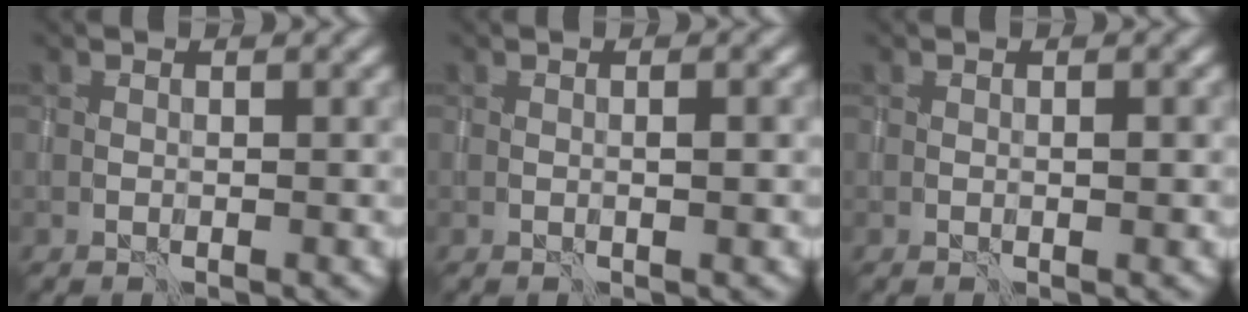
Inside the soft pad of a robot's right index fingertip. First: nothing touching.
{"total": 1.1, "force": [0.0, 0.1, 1.0], "torque": [-0.017, 0.003, -0.002]}
{"total": 0.7, "force": [0.1, 0.0, 0.7], "torque": [-0.010, 0.002, 0.000]}